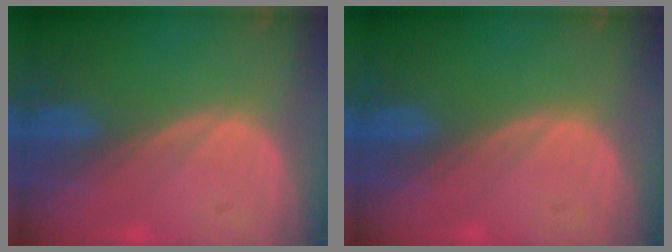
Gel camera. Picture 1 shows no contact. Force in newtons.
{"total": 0.0}